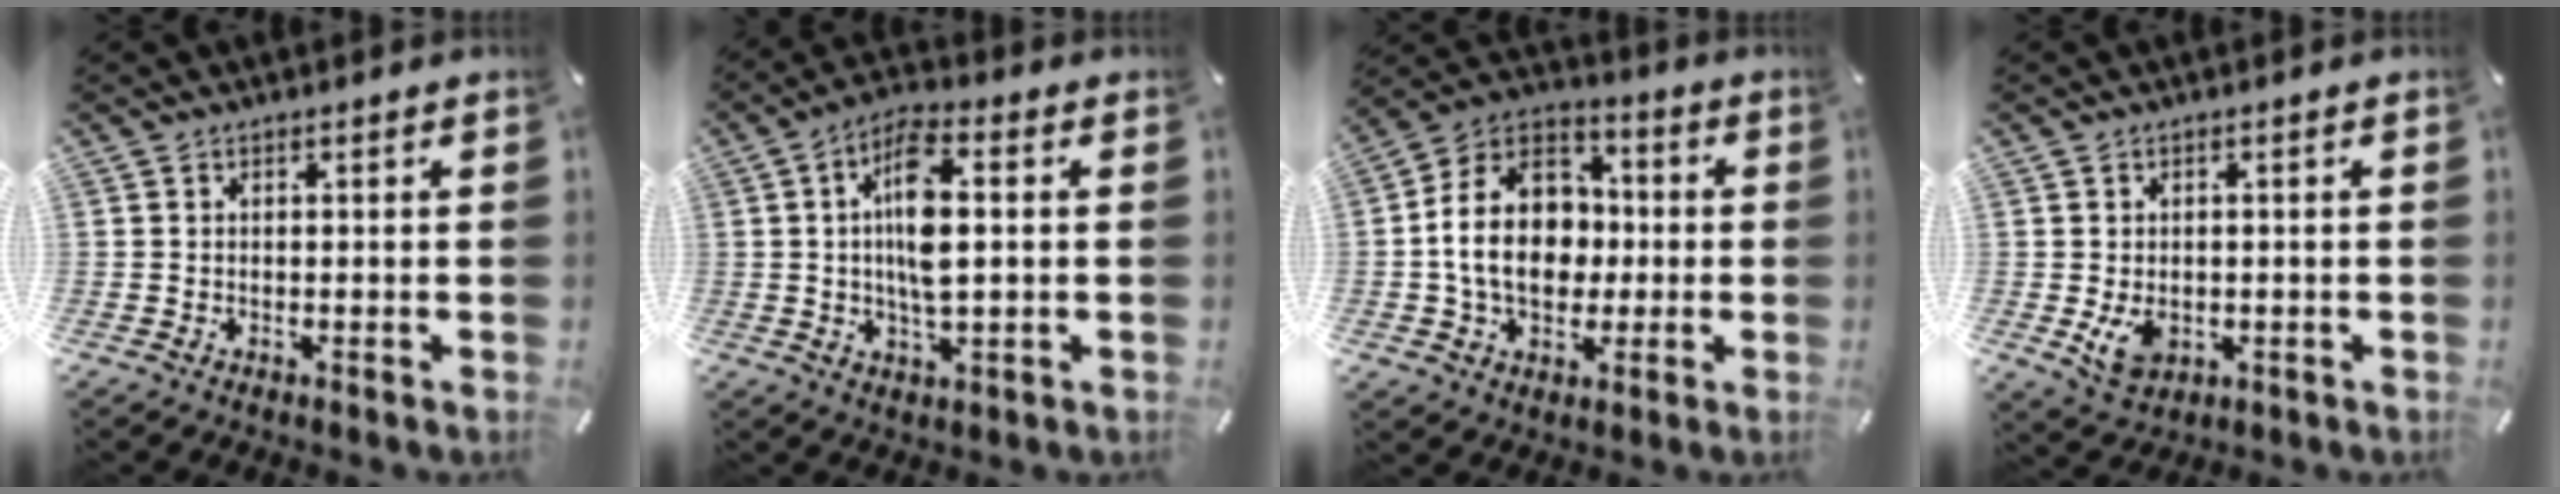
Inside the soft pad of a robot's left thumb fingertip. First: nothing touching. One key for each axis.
{"total": 10.4, "fx": 0.7, "fy": 3.9, "fz": 9.6, "tx": -0.203, "ty": 0.001, "tz": 0.008}
{"total": 16.6, "fx": -1.8, "fy": 13.2, "fz": 9.8, "tx": -0.206, "ty": 0.020, "tz": -0.034}
{"total": 5.2, "fx": -0.7, "fy": 3.9, "fz": 3.3, "tx": -0.059, "ty": -0.006, "tz": -0.013}